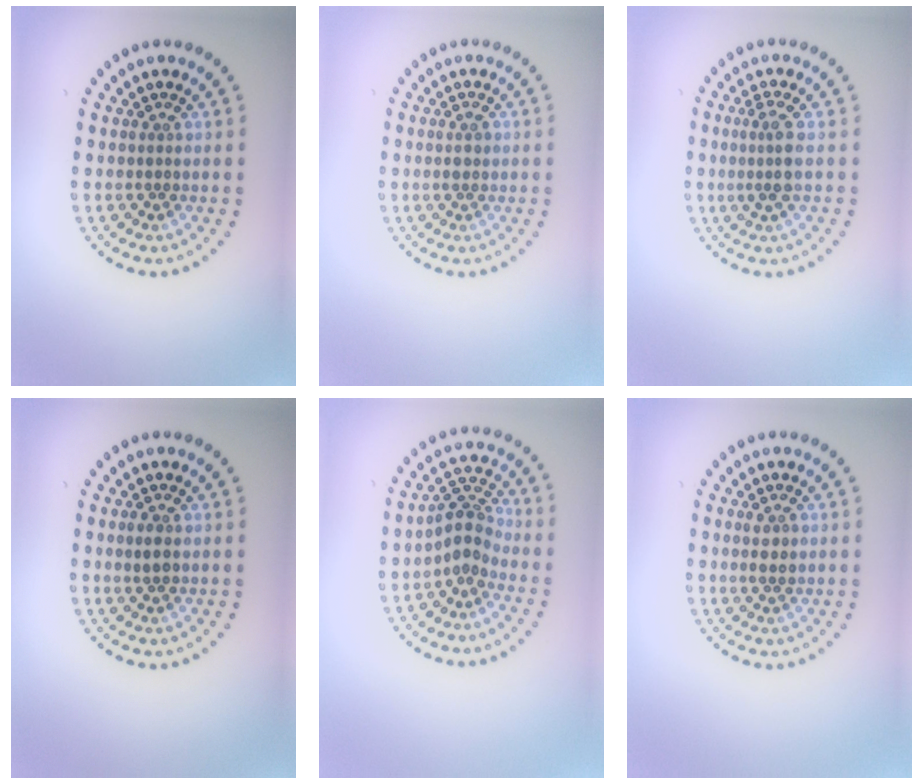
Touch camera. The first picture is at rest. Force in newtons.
{"total": 1.1, "press": 1.1, "slide": 0.2}
{"total": 2.2, "press": 1.9, "slide": 1.2}
{"total": 1.2, "press": 1.2, "slide": 0.2}
{"total": 2.9, "press": 2.4, "slide": 1.7}
{"total": 1.3, "press": 1.3, "slide": 0.2}